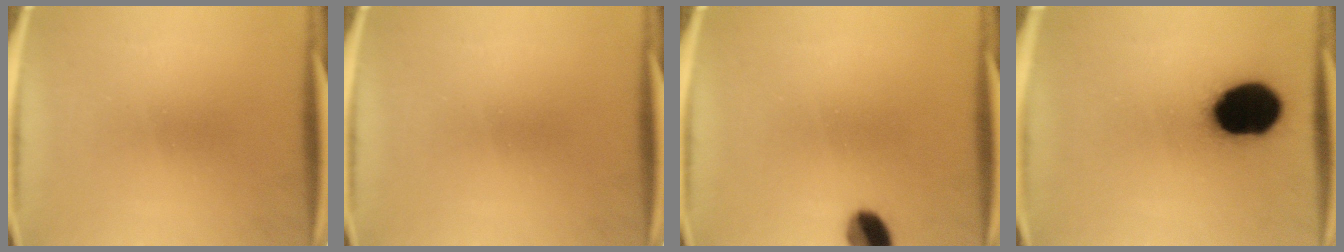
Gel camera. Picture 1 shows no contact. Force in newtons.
{"total": 0.0}
{"total": 6.0}
{"total": 20.4}